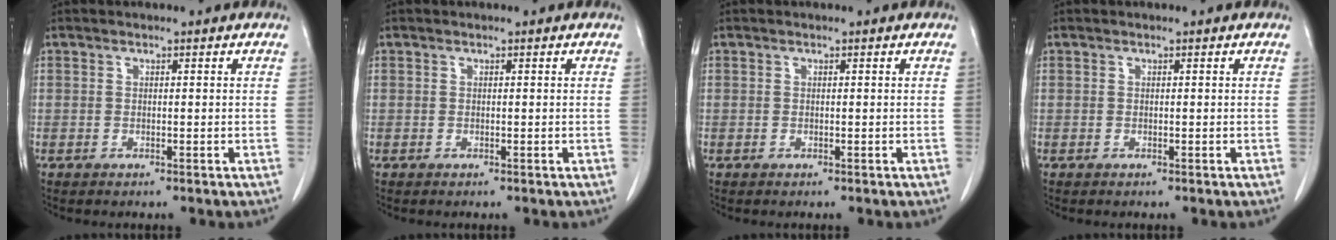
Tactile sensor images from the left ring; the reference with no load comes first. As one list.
[{"total": 0.0}, {"total": 0.0}, {"total": 0.0}]